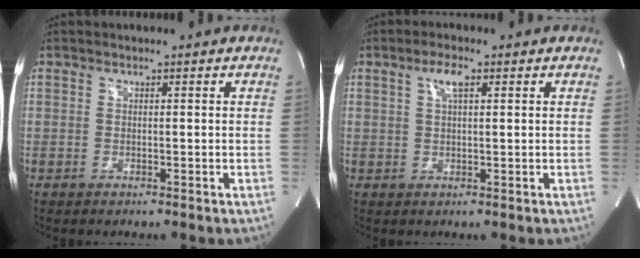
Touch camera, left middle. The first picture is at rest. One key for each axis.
{"total": 3.0, "fx": 1.3, "fy": 0.6, "fz": 2.6, "tx": -0.053, "ty": 0.006, "tz": 0.024}